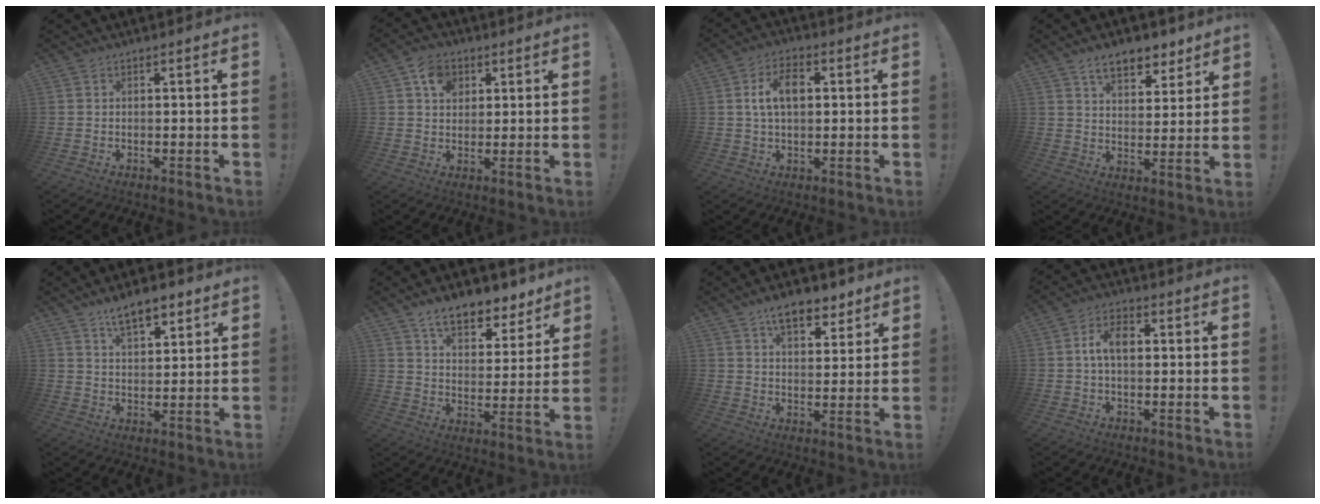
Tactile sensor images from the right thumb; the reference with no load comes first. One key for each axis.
{"total": 7.7, "fx": 3.4, "fy": 6.0, "fz": 3.5, "tx": -0.053, "ty": -0.003, "tz": 0.063}
{"total": 9.1, "fx": 1.8, "fy": 5.4, "fz": 7.1, "tx": -0.108, "ty": 0.009, "tz": 0.031}
{"total": 10.1, "fx": 6.9, "fy": 5.2, "fz": 5.1, "tx": -0.071, "ty": -0.036, "tz": 0.125}
{"total": 8.9, "fx": 6.0, "fy": 3.9, "fz": 5.4, "tx": -0.083, "ty": -0.024, "tz": 0.107}
{"total": 11.4, "fx": 8.6, "fy": 5.2, "fz": 5.3, "tx": -0.087, "ty": -0.057, "tz": 0.155}
{"total": 9.7, "fx": 6.7, "fy": 4.7, "fz": 5.2, "tx": -0.068, "ty": -0.035, "tz": 0.121}
{"total": 6.9, "fx": 0.7, "fy": 3.9, "fz": 5.6, "tx": -0.094, "ty": 0.013, "tz": 0.012}